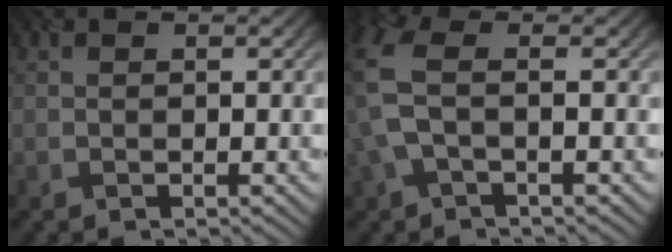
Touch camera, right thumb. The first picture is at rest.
{"total": 5.7, "force": [-0.2, 2.8, 4.9], "torque": [-0.133, 0.005, -0.017]}